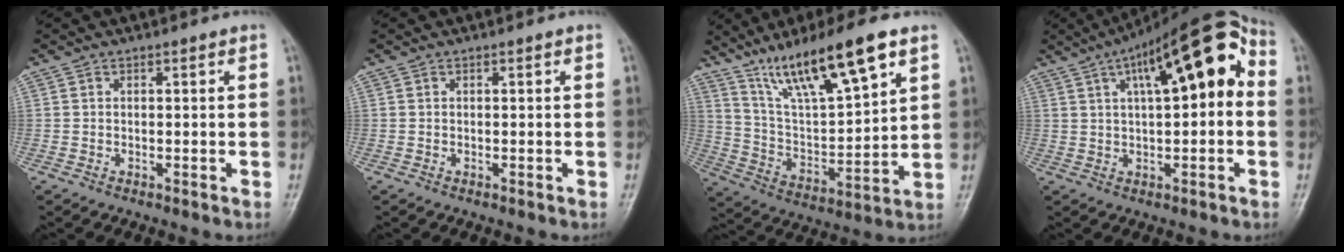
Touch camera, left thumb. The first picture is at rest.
{"total": 0.0}
{"total": 18.4, "force": [11.5, 3.9, 13.8], "torque": [-0.228, -0.042, 0.220]}
{"total": 17.7, "force": [4.3, 6.5, 15.9], "torque": [-0.216, 0.040, 0.053]}